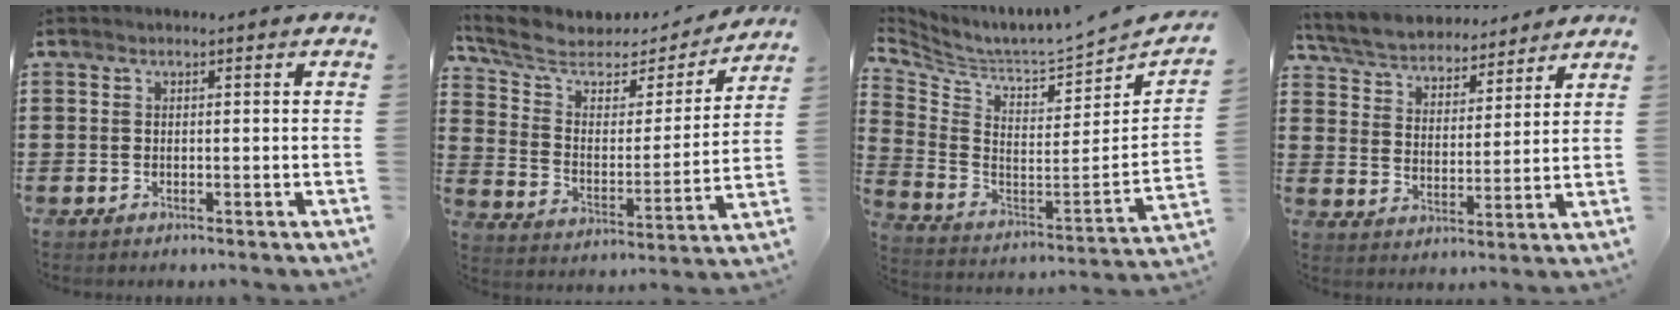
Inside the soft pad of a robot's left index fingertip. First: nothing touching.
{"total": 6.2, "force": [4.7, 2.9, 2.8], "torque": [-0.081, -0.028, 0.078]}
{"total": 3.5, "force": [3.3, -0.5, 0.7], "torque": [-0.040, -0.060, 0.047]}
{"total": 5.3, "force": [5.2, 0.6, 0.4], "torque": [-0.038, -0.034, 0.090]}